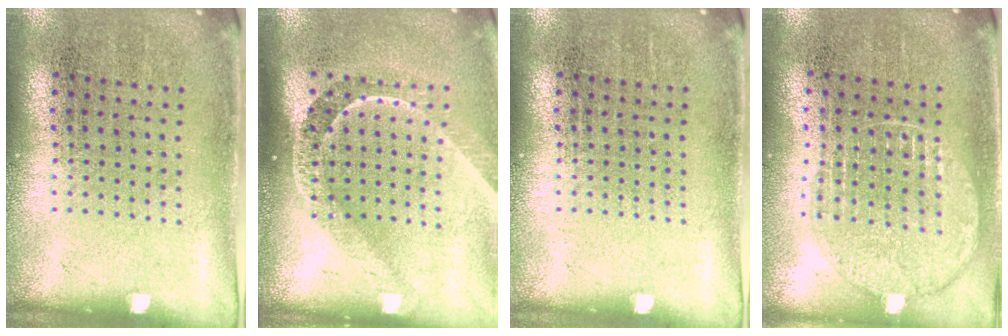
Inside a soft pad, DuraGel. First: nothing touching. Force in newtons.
{"total": 2.1, "press": 1.5, "slide": 1.5}
{"total": 0.0}
{"total": 1.1, "press": 1.1, "slide": 0.1}